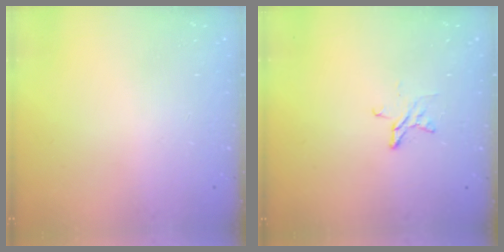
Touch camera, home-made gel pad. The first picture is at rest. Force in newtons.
{"total": 3.1, "press": 3.1, "slide": 0.3}